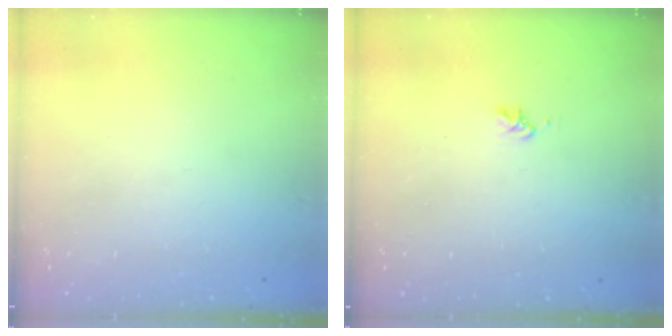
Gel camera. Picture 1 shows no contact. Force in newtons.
{"total": 1.6, "press": 1.6, "slide": 0.3}